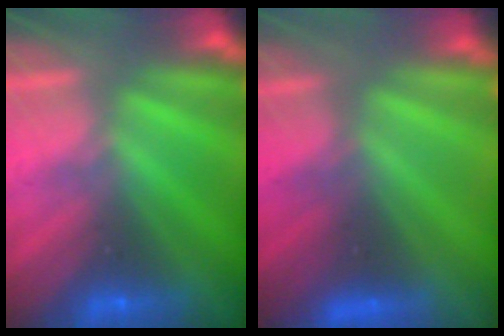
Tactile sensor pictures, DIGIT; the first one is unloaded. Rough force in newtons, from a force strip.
{"total": 4.8}